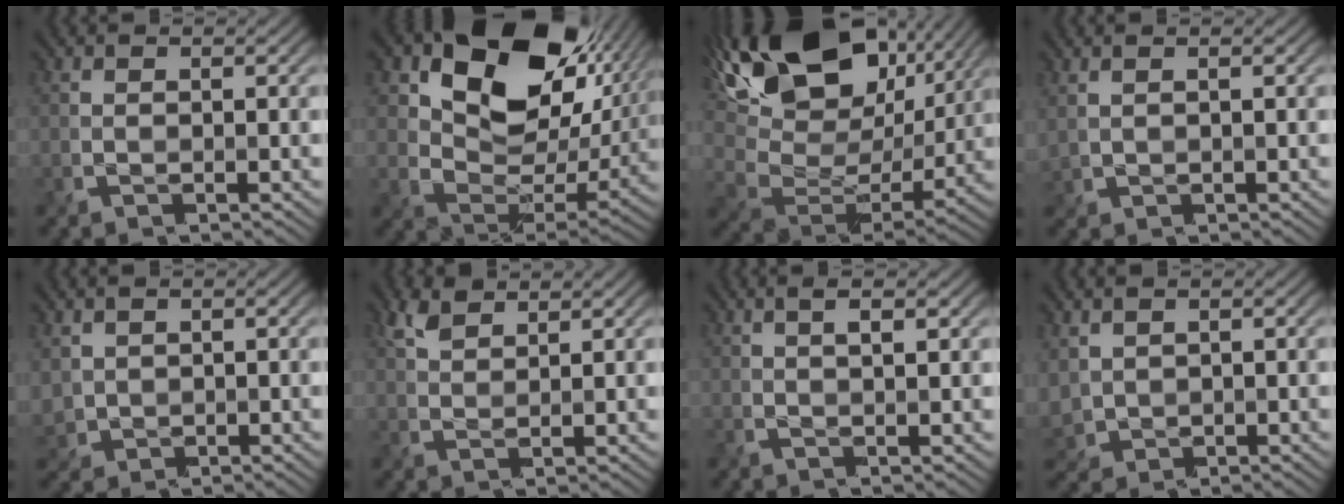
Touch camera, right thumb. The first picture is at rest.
{"total": 16.7, "force": [7.2, 10.6, 10.6], "torque": [-0.175, -0.002, 0.123]}
{"total": 19.4, "force": [9.4, 11.4, 12.6], "torque": [-0.259, 0.026, 0.162]}
{"total": 1.1, "force": [0.8, 0.3, 0.6], "torque": [-0.019, 0.005, 0.023]}
{"total": 2.9, "force": [1.2, 2.4, 1.2], "torque": [-0.047, 0.001, 0.028]}
{"total": 3.2, "force": [2.2, 1.5, 1.9], "torque": [-0.048, 0.006, 0.048]}
{"total": 2.1, "force": [0.8, 0.2, 1.9], "torque": [-0.029, -0.003, 0.015]}
{"total": 3.7, "force": [1.4, 2.8, 2.0], "torque": [-0.074, 0.003, 0.032]}